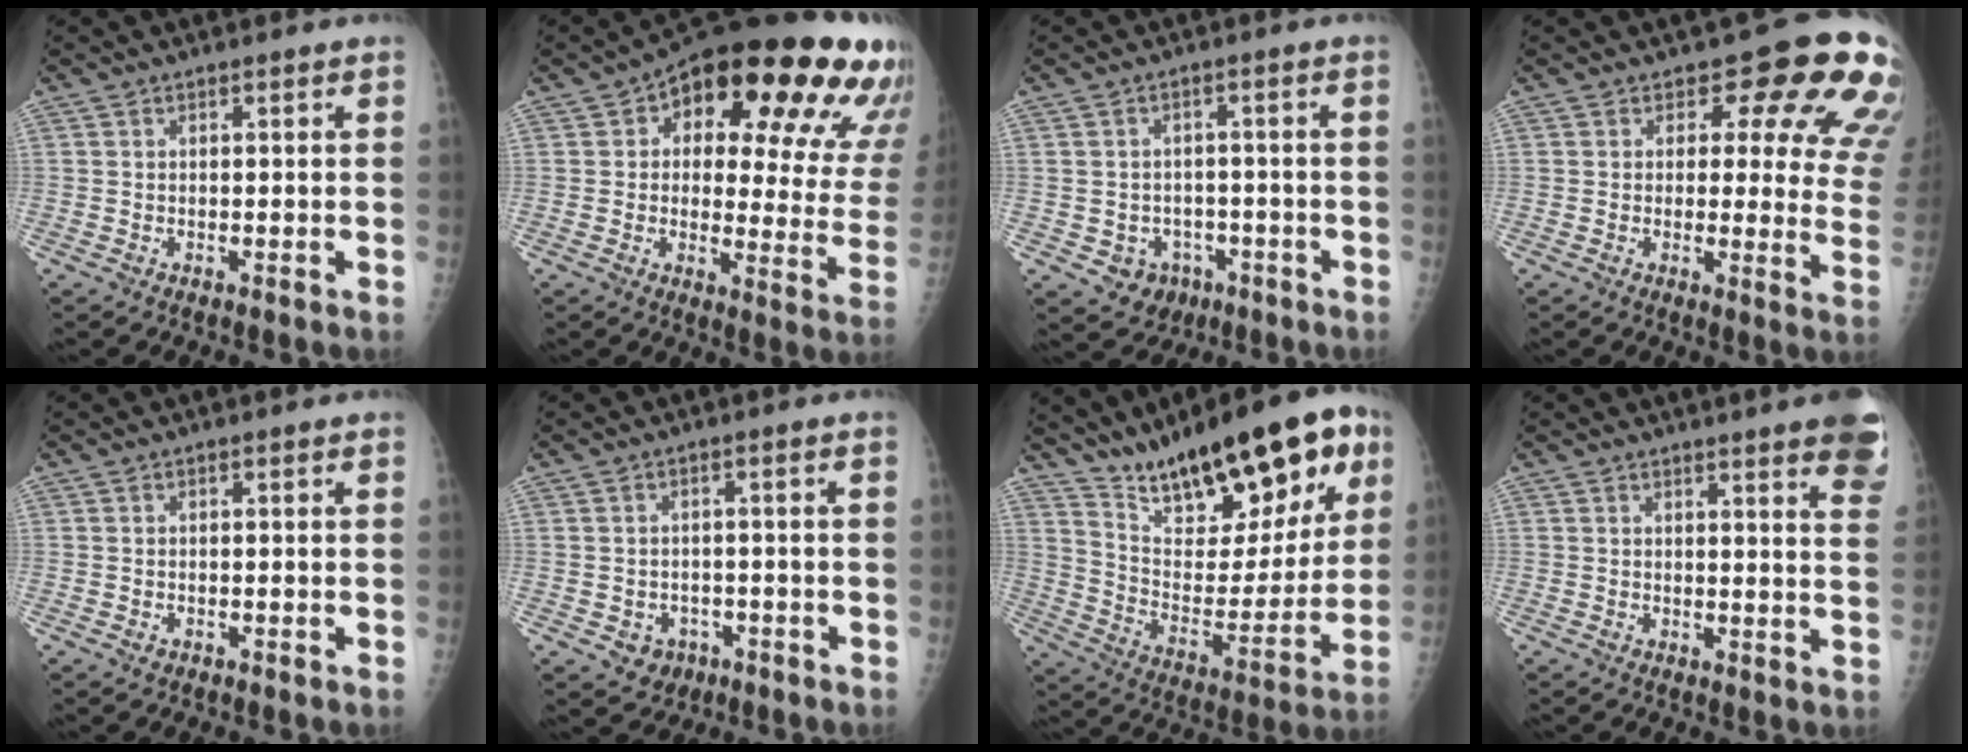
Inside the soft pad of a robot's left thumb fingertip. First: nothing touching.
{"total": 26.7, "force": [12.6, 10.5, 21.0], "torque": [-0.232, -0.006, 0.161]}
{"total": 6.9, "force": [-2.8, 5.9, 2.2], "torque": [-0.014, 0.023, -0.028]}
{"total": 15.4, "force": [8.0, 7.3, 10.9], "torque": [-0.074, -0.041, 0.068]}
{"total": 0.8, "force": [-0.3, 0.6, 0.4], "torque": [-0.003, 0.002, -0.002]}
{"total": 4.8, "force": [-2.0, 4.1, 1.5], "torque": [-0.002, 0.015, -0.018]}
{"total": 26.5, "force": [16.5, 9.4, 18.5], "torque": [-0.239, -0.051, 0.269]}
{"total": 11.8, "force": [7.7, 1.8, 8.8], "torque": [-0.084, -0.026, 0.073]}